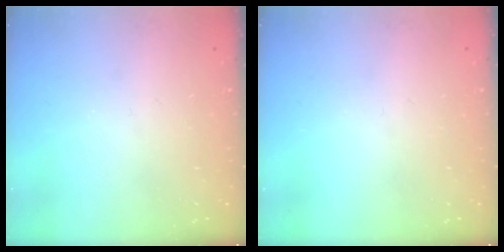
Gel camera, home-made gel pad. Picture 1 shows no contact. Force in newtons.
{"total": 0.0}